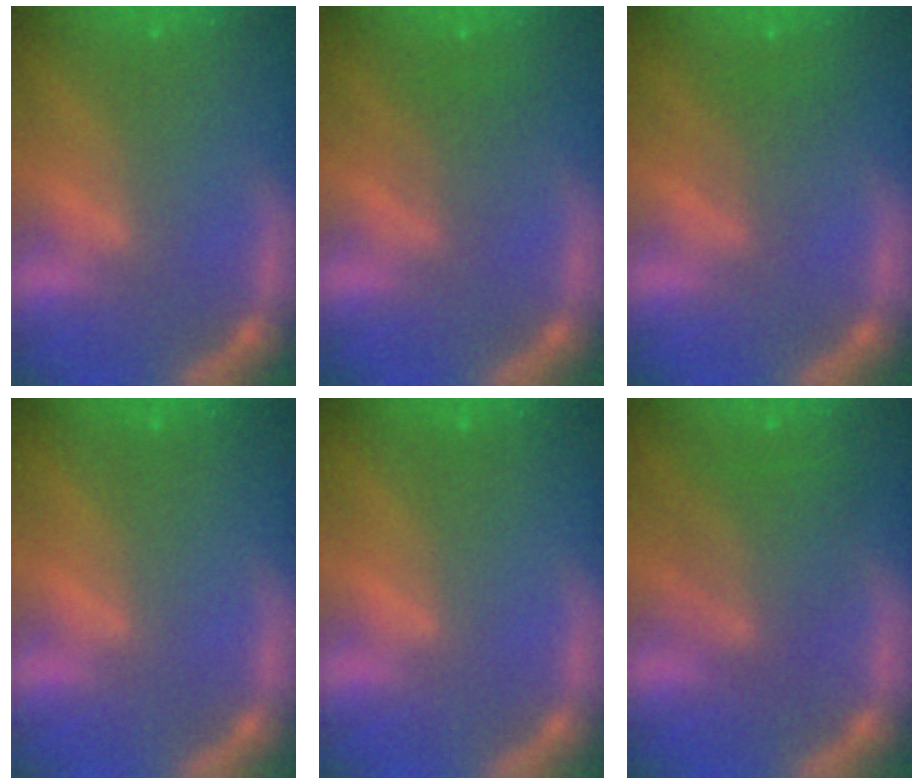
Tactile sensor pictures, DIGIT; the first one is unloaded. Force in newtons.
{"total": 2.0}
{"total": 2.0}
{"total": 0.0}
{"total": 0.0}
{"total": 5.0}